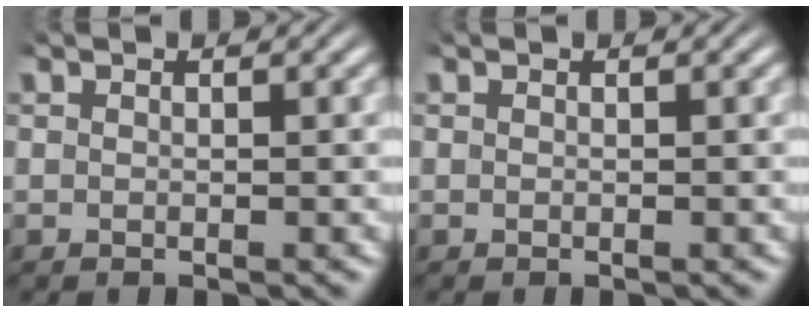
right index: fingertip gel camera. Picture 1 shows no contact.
{"total": 0.0}